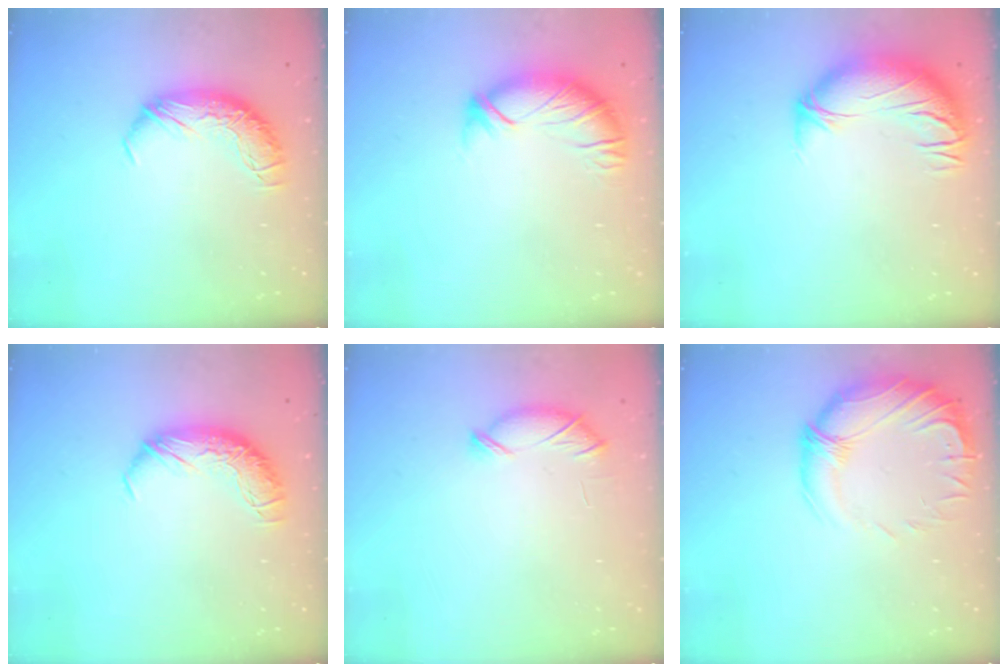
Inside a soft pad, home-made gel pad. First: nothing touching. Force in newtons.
{"total": 2.3, "press": 1.8, "slide": 1.4}
{"total": 2.4, "press": 1.1, "slide": 2.1}
{"total": 0.0}
{"total": 7.0, "press": 7.0, "slide": 0.3}
{"total": 2.9, "press": 0.9, "slide": 2.8}